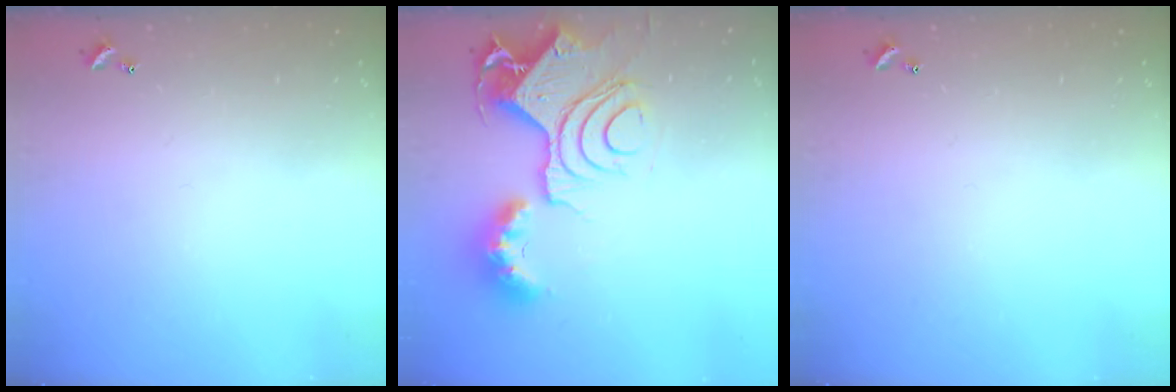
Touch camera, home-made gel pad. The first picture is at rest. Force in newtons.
{"total": 15.5, "press": 15.4, "slide": 1.8}
{"total": 0.0}